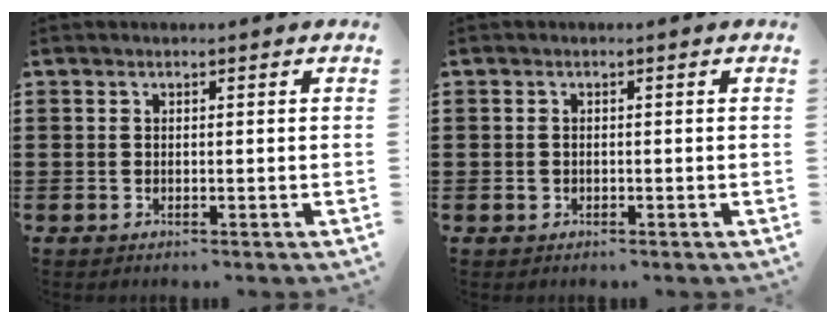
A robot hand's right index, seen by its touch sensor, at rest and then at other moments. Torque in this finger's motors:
{"motor_torque": [-0.25, 0.13, 0.03, -0.01]}